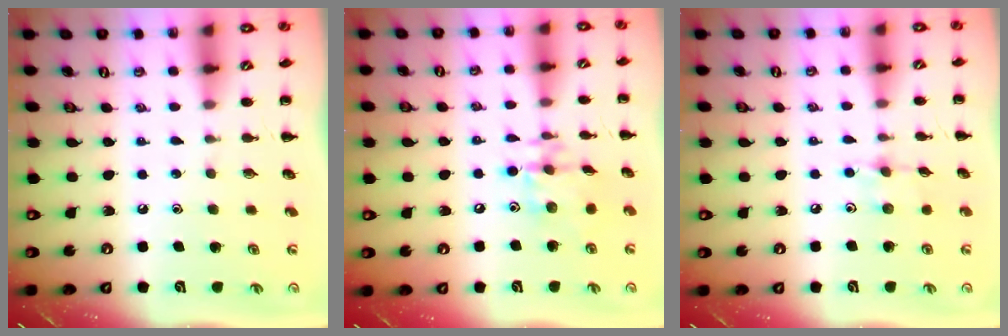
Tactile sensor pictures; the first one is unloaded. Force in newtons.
{"total": 11.4, "press": 11.4, "slide": 1.4}
{"total": 5.1, "press": 5.0, "slide": 1.0}